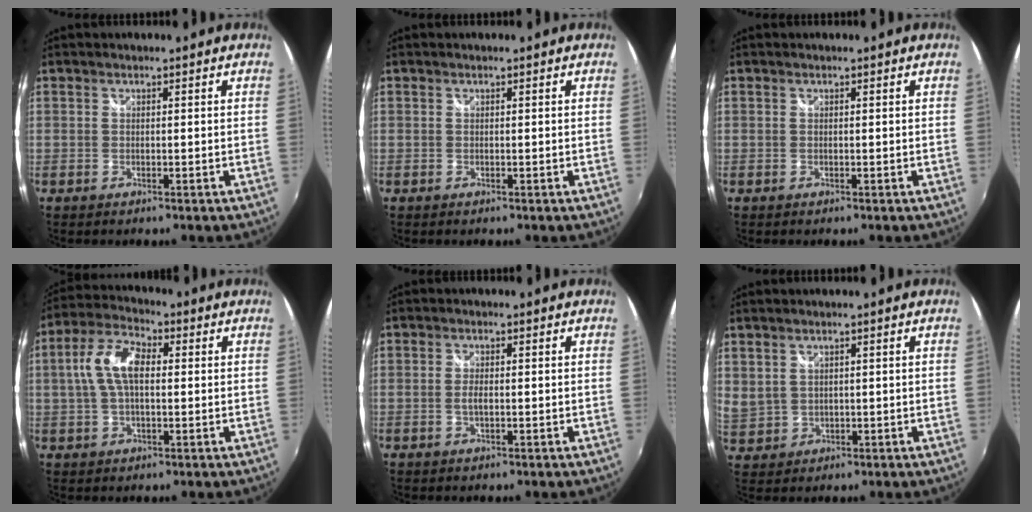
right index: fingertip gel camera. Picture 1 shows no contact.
{"total": 0.0}
{"total": 0.0}
{"total": 8.9, "force": [1.0, 4.5, 7.6], "torque": [-0.156, 0.021, 0.017]}
{"total": 1.6, "force": [-0.3, 0.5, 1.4], "torque": [-0.030, -0.001, -0.006]}
{"total": 5.6, "force": [2.5, 4.5, 2.3], "torque": [-0.046, 0.006, 0.064]}